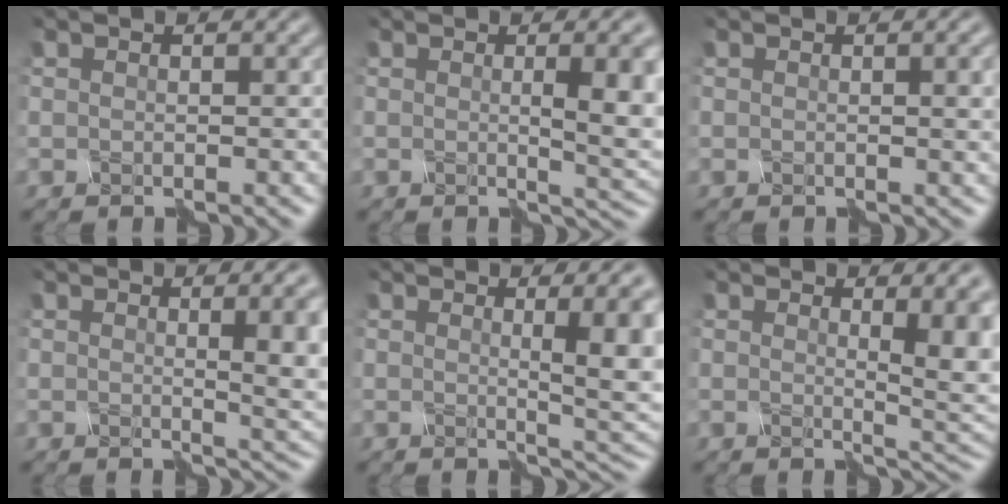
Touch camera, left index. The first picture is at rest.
{"total": 4.9, "force": [0.0, 0.7, 4.8], "torque": [-0.056, -0.005, 0.001]}
{"total": 1.5, "force": [0.5, -0.1, 1.4], "torque": [-0.015, 0.001, 0.009]}
{"total": 4.4, "force": [0.7, 1.0, 4.3], "torque": [-0.047, -0.006, 0.012]}
{"total": 4.7, "force": [0.6, 0.7, 4.6], "torque": [-0.060, -0.008, 0.010]}
{"total": 5.4, "force": [1.3, 1.7, 5.0], "torque": [-0.048, -0.005, 0.024]}